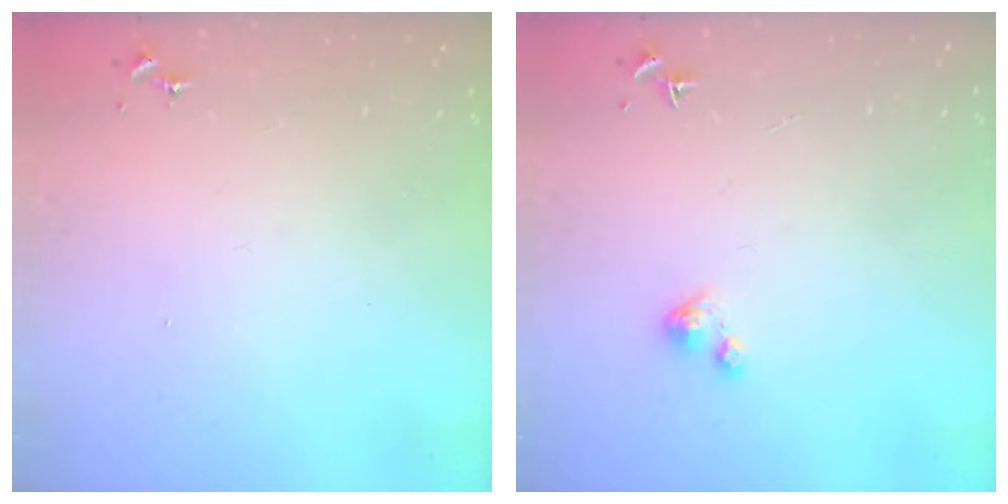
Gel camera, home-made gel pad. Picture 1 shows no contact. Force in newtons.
{"total": 3.0, "press": 3.0, "slide": 0.2}